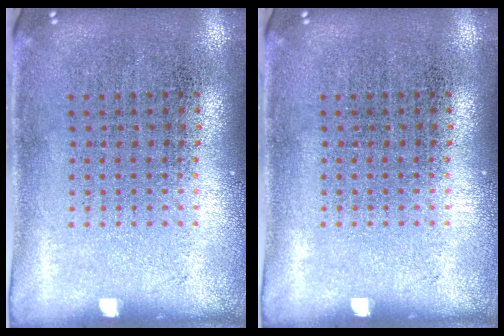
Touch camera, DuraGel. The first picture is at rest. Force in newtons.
{"total": 0.0}